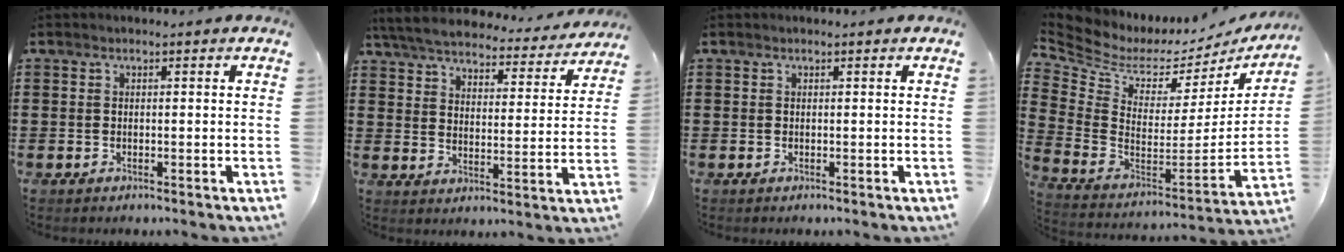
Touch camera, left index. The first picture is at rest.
{"total": 5.7, "force": [5.6, 0.5, 1.4], "torque": [-0.055, -0.035, 0.094]}
{"total": 0.0}
{"total": 4.4, "force": [3.4, 2.4, 1.5], "torque": [-0.059, -0.045, 0.052]}